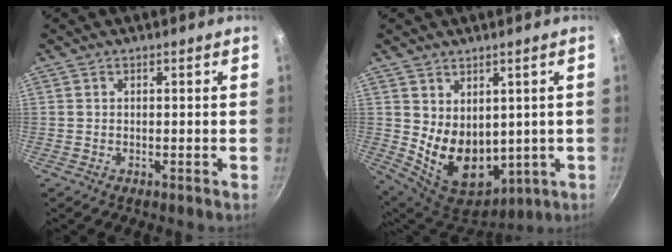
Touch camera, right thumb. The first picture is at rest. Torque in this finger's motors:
{"motor_torque": [-0.74, 1.46, 0.05, 0.15, 0.13]}